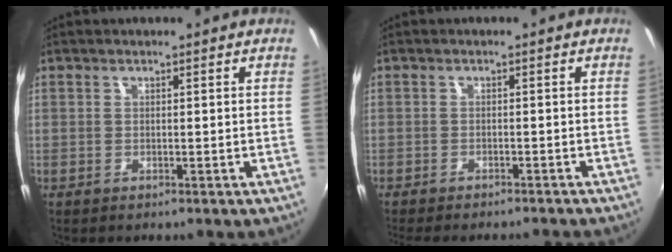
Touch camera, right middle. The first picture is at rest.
{"total": 9.2, "force": [-8.2, 1.7, 3.9], "torque": [-0.087, -0.020, -0.118]}